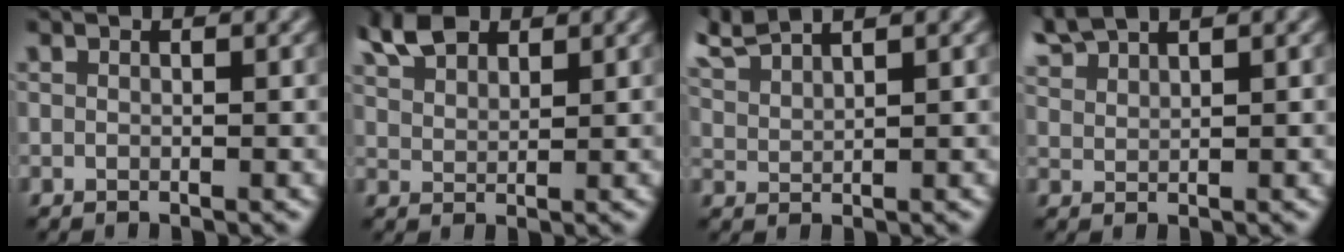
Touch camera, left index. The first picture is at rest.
{"total": 3.9, "force": [3.0, 1.8, 1.7], "torque": [-0.037, 0.013, 0.059]}
{"total": 3.3, "force": [3.0, 0.4, 1.3], "torque": [-0.027, 0.015, 0.064]}
{"total": 2.6, "force": [2.5, 0.2, 0.8], "torque": [-0.017, 0.010, 0.056]}